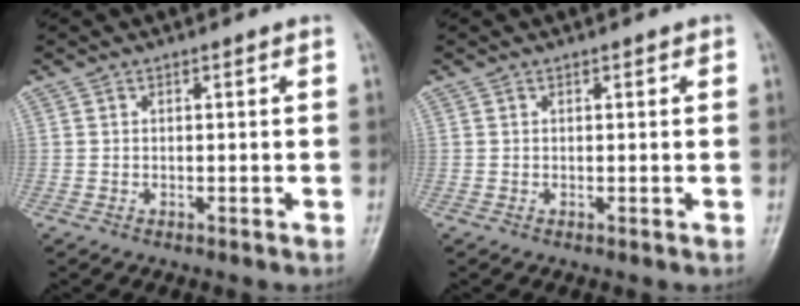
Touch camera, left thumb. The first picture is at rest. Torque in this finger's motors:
{"motor_torque": [0.01, 0.10, -0.16, 0.06, 0.01]}